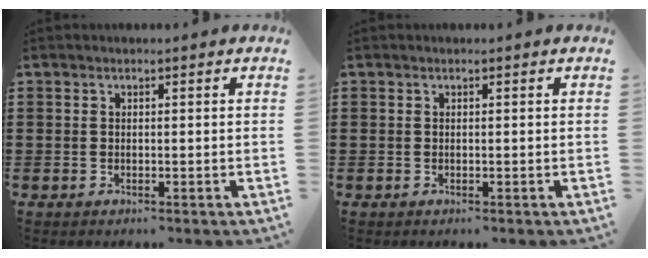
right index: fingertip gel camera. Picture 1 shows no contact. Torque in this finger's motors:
{"motor_torque": [-0.07, 0.02, 0.00, 0.00]}